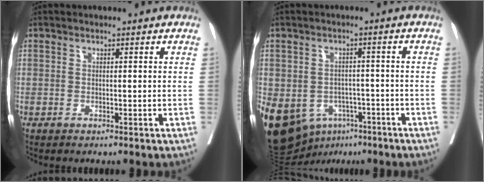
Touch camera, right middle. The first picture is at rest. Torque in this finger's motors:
{"motor_torque": [1.23, -0.91, 1.05, 0.21]}